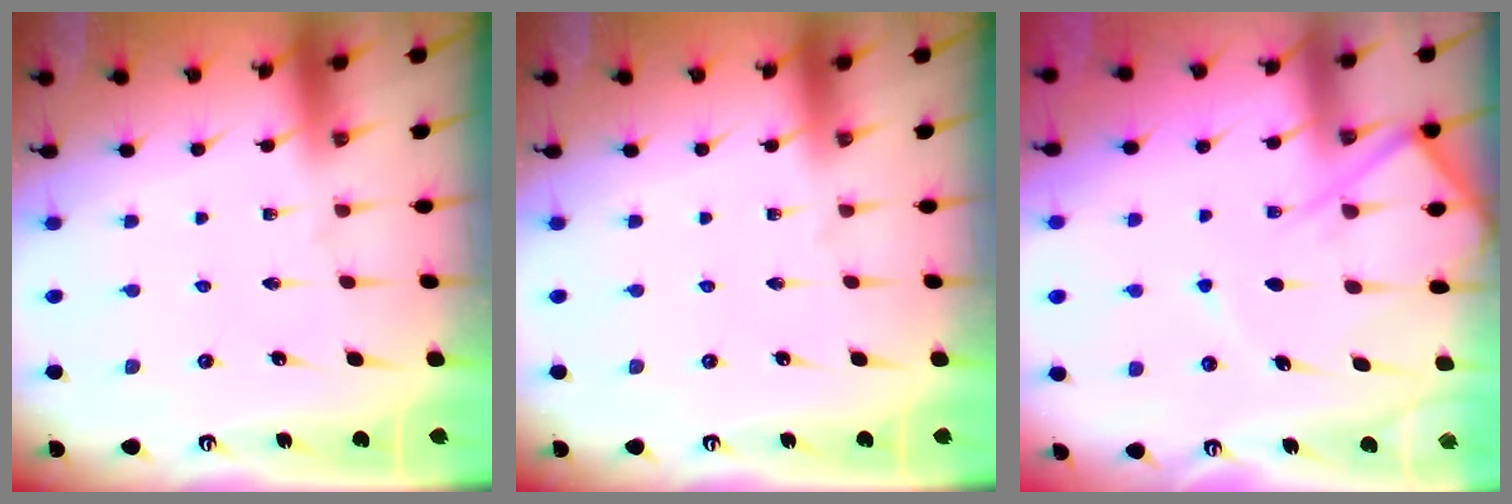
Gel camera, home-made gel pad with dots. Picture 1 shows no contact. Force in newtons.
{"total": 0.0}
{"total": 10.2, "press": 10.2, "slide": 0.9}